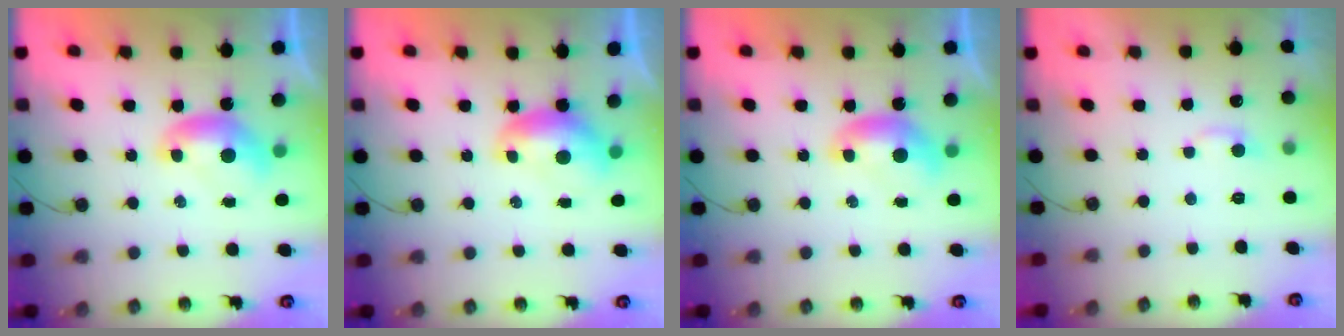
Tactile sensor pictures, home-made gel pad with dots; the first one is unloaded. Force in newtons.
{"total": 0.7, "press": 0.7, "slide": 0.1}
{"total": 0.0}
{"total": 2.4, "press": 2.4, "slide": 0.4}